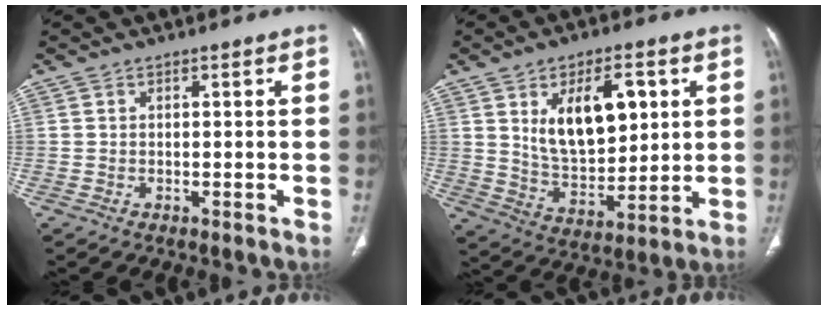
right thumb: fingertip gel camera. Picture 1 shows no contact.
{"total": 14.9, "force": [4.6, 8.1, 11.6], "torque": [-0.157, -0.023, 0.092]}